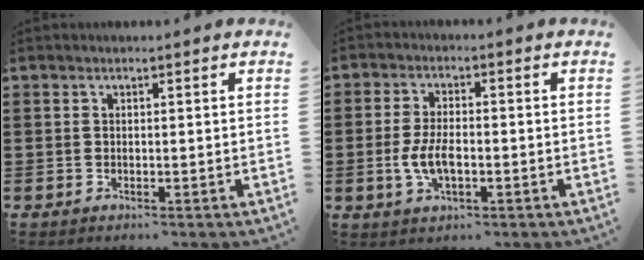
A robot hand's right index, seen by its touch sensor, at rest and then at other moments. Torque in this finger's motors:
{"motor_torque": [1.00, -0.42, 0.44, 0.18]}